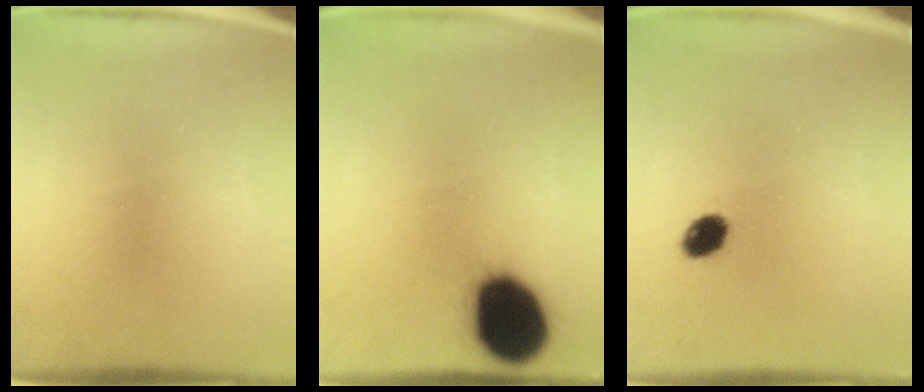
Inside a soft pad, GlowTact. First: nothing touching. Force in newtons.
{"total": 19.2}
{"total": 4.0}